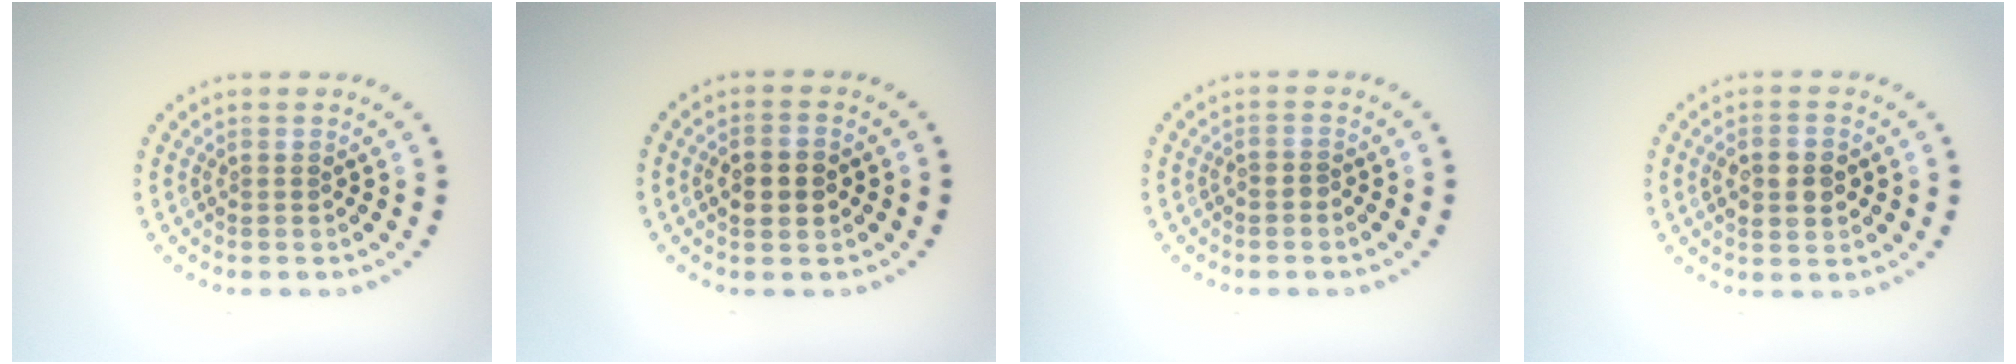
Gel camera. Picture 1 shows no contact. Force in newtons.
{"total": 3.6, "press": 3.6, "slide": 0.2}
{"total": 0.6, "press": 0.3, "slide": 0.5}
{"total": 3.8, "press": 3.8, "slide": 0.4}